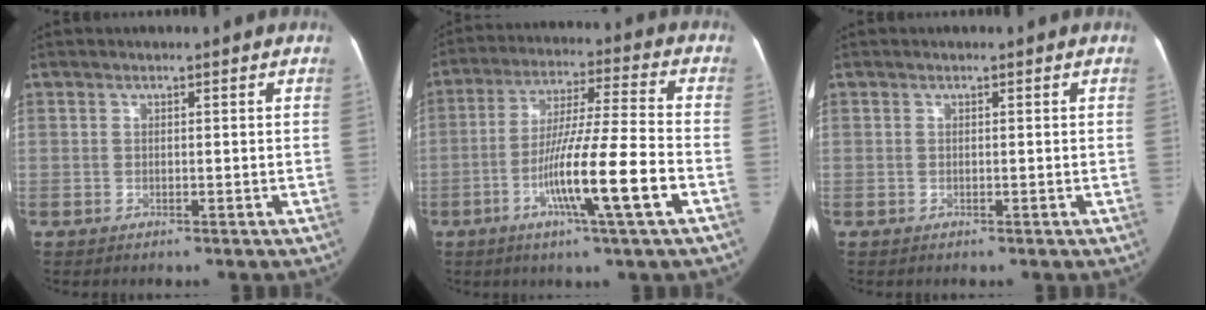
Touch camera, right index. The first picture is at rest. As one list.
[{"total": 13.7, "force": [-4.9, -0.8, 12.7], "torque": [-0.229, -0.008, -0.092]}, {"total": 0.0}]